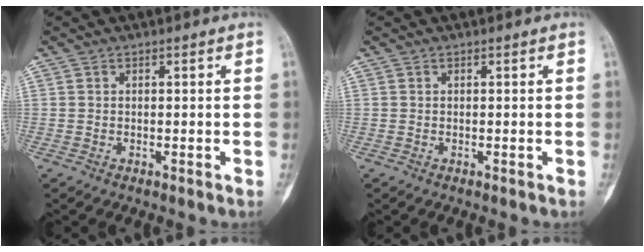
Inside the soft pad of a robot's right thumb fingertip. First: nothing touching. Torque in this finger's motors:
{"motor_torque": [0.00, 0.00, 0.18, -0.15, 0.00]}